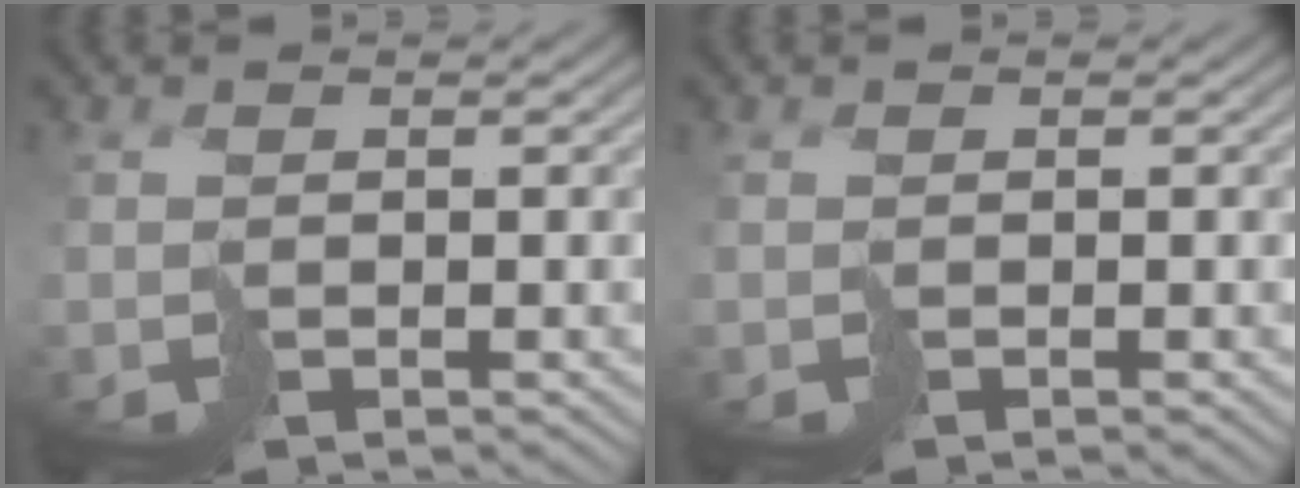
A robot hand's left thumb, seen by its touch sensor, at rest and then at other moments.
{"total": 0.0}